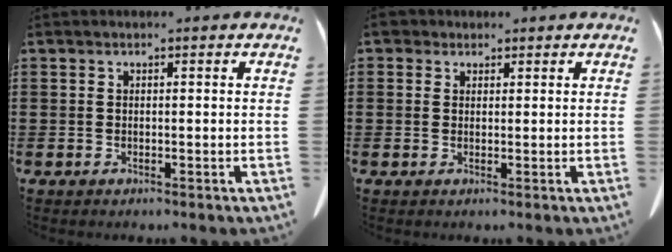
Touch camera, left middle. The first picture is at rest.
{"total": 2.0, "force": [1.5, 1.2, 0.5], "torque": [-0.016, 0.007, 0.030]}